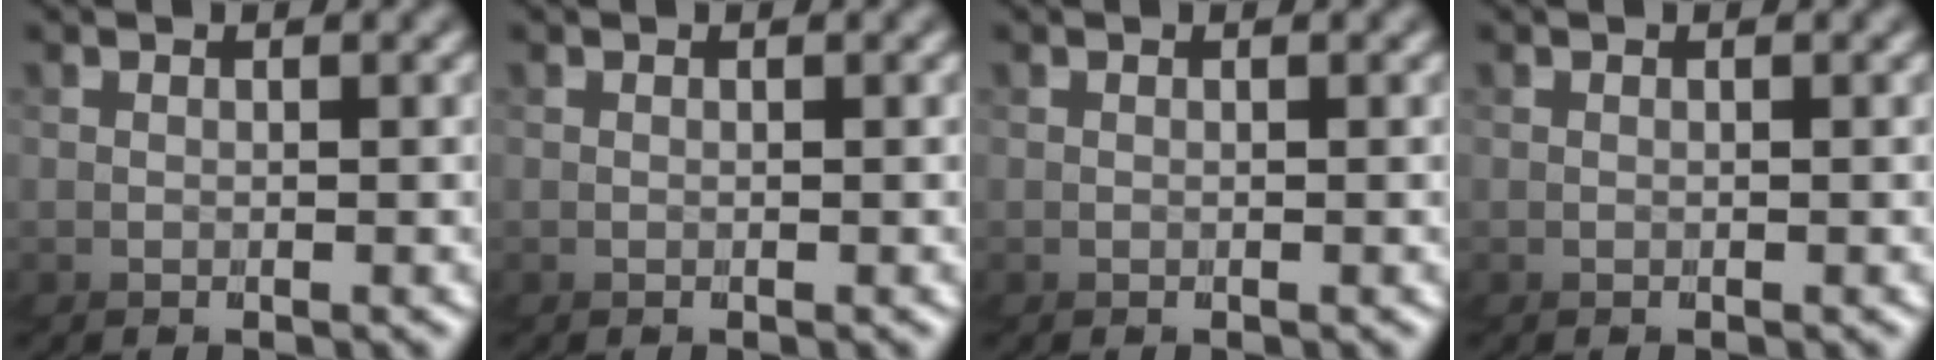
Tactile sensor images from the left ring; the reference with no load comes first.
{"total": 0.0}
{"total": 0.0}
{"total": 0.0}